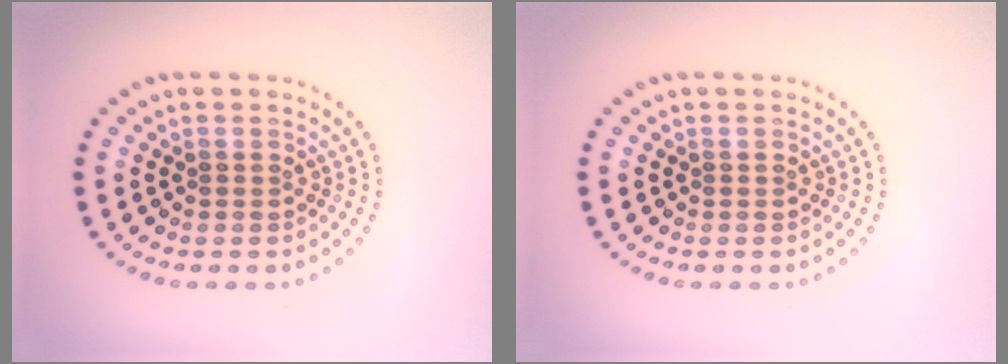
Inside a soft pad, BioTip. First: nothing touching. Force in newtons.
{"total": 0.0}